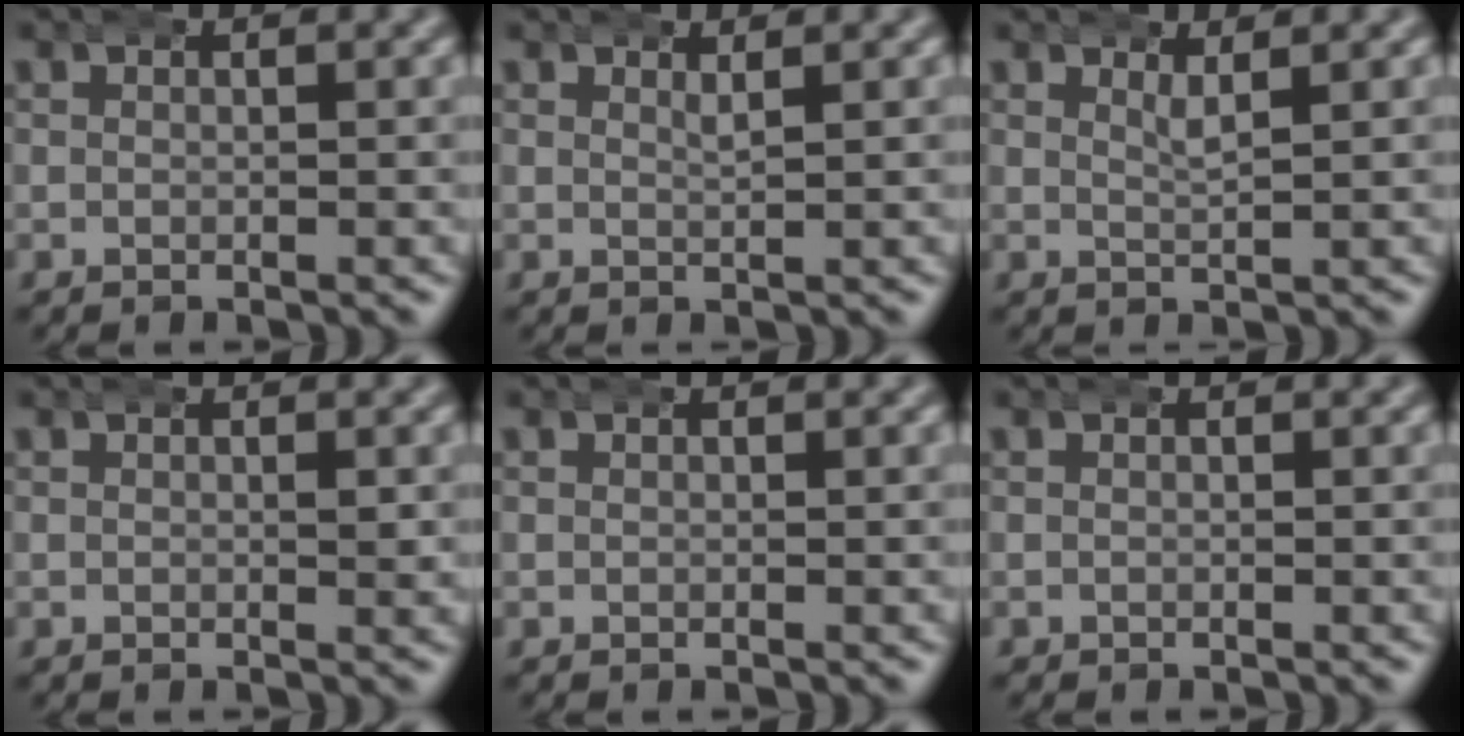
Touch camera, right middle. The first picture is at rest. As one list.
[{"total": 1.1, "force": [0.9, -0.2, 0.5], "torque": [-0.011, -0.010, 0.020]}, {"total": 1.7, "force": [1.3, 0.0, 1.0], "torque": [-0.022, -0.012, 0.026]}, {"total": 0.5, "force": [0.3, 0.1, 0.5], "torque": [-0.003, -0.005, 0.003]}, {"total": 0.0}, {"total": 0.0}]